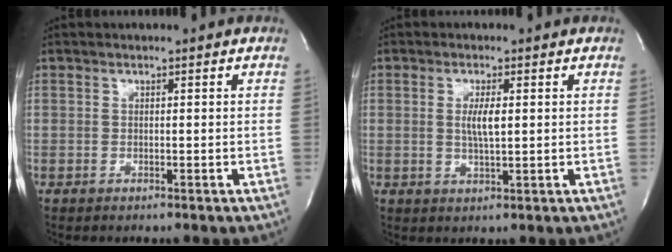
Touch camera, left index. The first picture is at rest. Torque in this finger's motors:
{"motor_torque": [0.91, -0.11, 0.36, 0.04]}